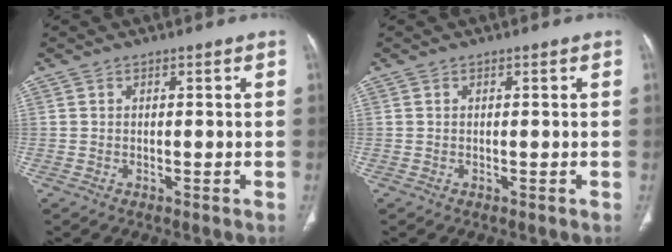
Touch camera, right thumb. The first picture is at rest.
{"total": 0.0}